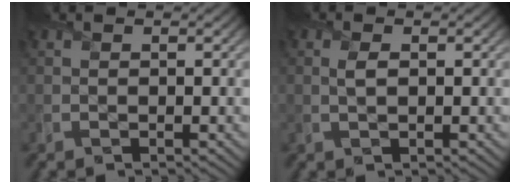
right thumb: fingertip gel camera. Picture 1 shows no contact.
{"total": 1.5, "force": [0.4, 0.6, 1.3], "torque": [-0.034, 0.003, 0.006]}